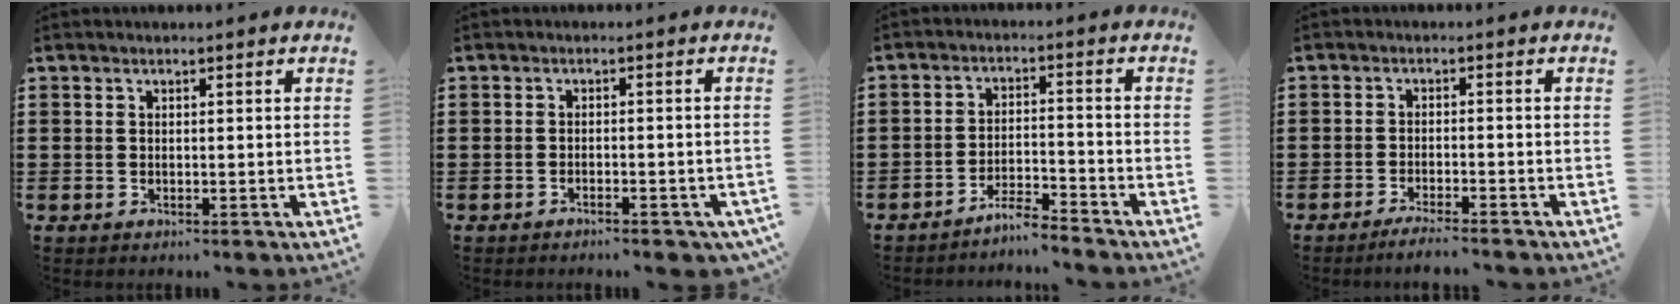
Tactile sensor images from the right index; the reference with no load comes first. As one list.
[{"total": 1.7, "force": [-1.5, 0.2, 0.7], "torque": [-0.015, 0.002, -0.030]}, {"total": 4.1, "force": [-4.0, 0.0, 1.0], "torque": [-0.027, 0.004, -0.082]}, {"total": 2.4, "force": [-2.2, -0.2, 0.9], "torque": [-0.016, 0.000, -0.043]}]